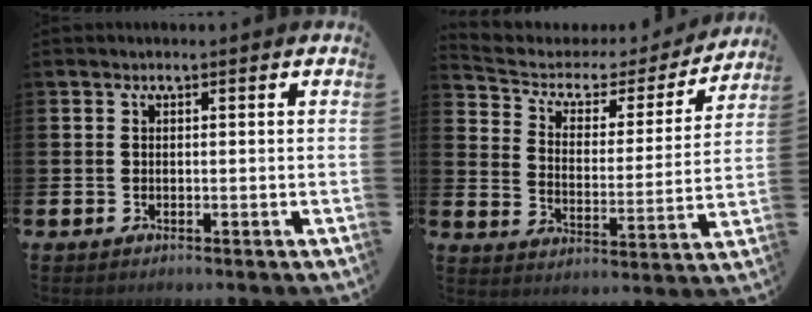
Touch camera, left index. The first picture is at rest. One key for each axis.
{"total": 4.9, "fx": 3.7, "fy": 2.8, "fz": 1.6, "tx": -0.058, "ty": -0.028, "tz": 0.053}